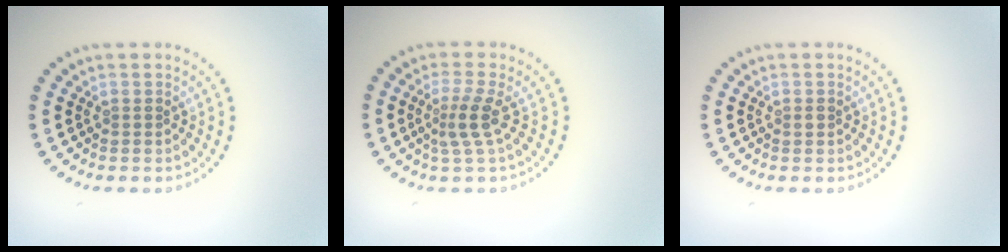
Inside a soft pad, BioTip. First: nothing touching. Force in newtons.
{"total": 2.5, "press": 1.9, "slide": 1.7}
{"total": 0.7, "press": 0.7, "slide": 0.1}